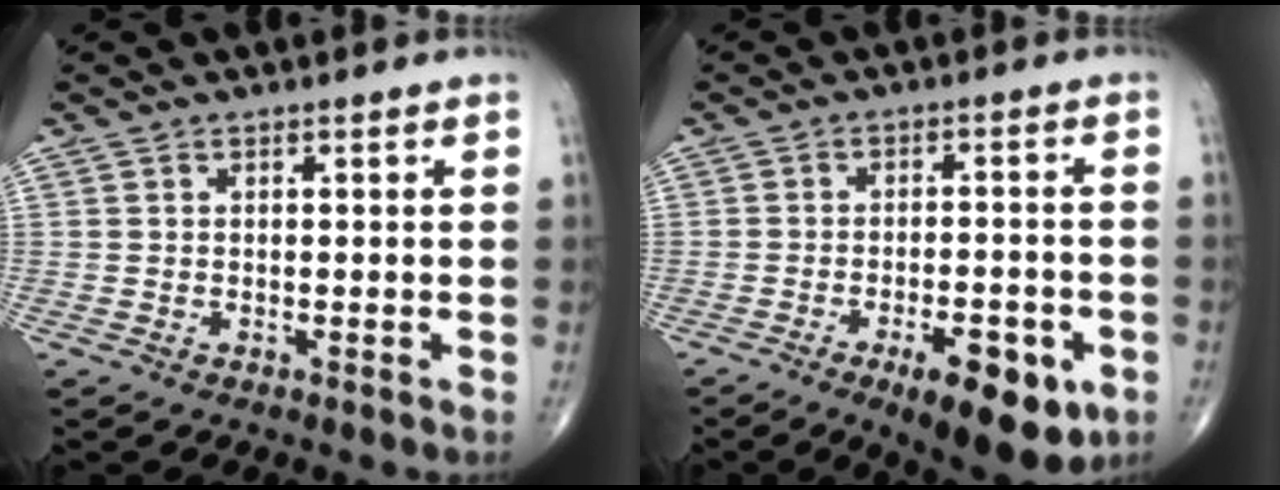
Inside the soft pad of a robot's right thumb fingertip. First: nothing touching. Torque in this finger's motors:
{"motor_torque": [1.87, 2.01, 0.12, -0.27, 0.37]}